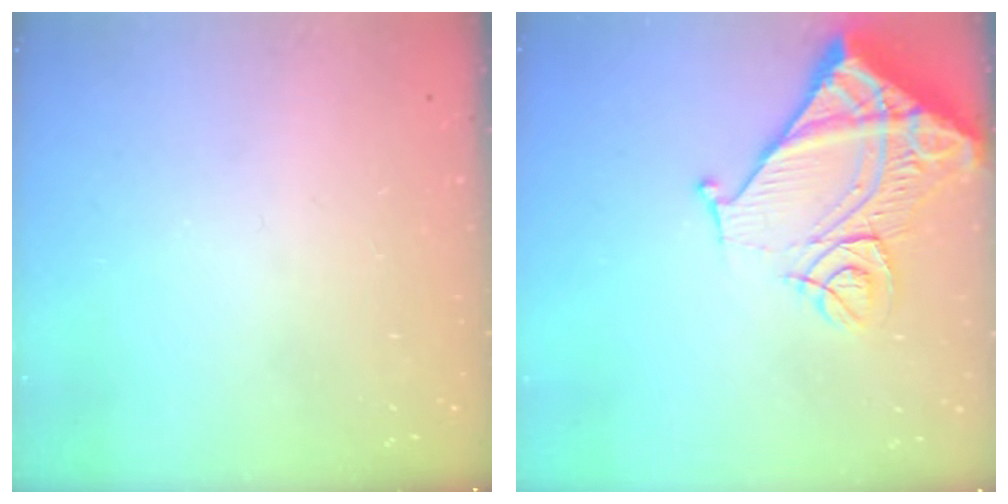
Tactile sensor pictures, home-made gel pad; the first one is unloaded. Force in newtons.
{"total": 15.3, "press": 15.2, "slide": 1.9}